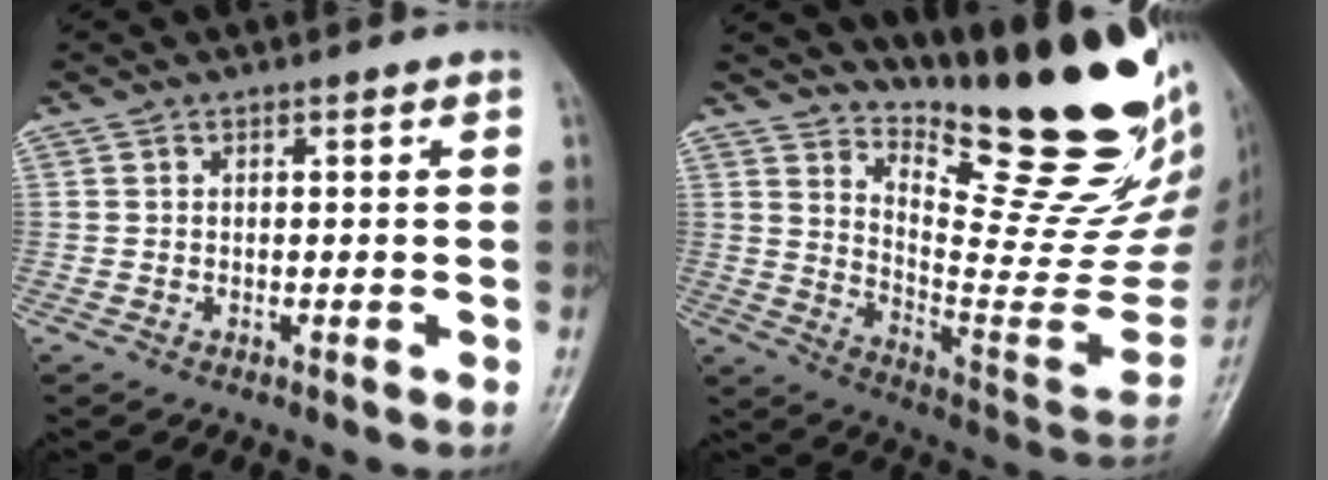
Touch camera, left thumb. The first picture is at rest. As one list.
[{"total": 27.5, "force": [20.0, 7.1, 17.6], "torque": [-0.219, -0.150, 0.293]}]